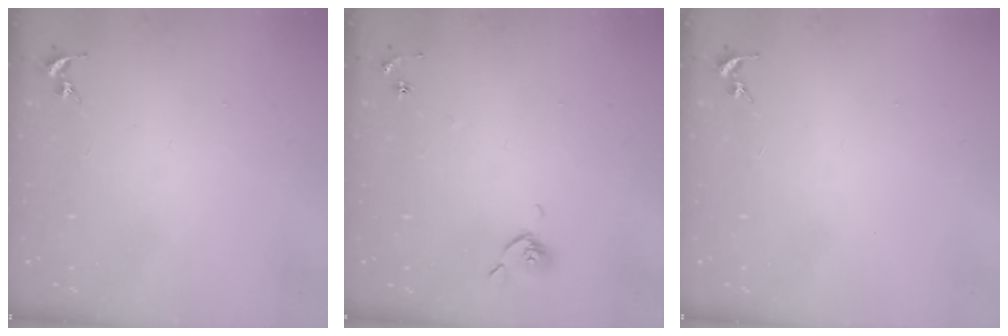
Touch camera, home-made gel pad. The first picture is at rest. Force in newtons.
{"total": 4.4, "press": 4.3, "slide": 0.8}
{"total": 0.0}